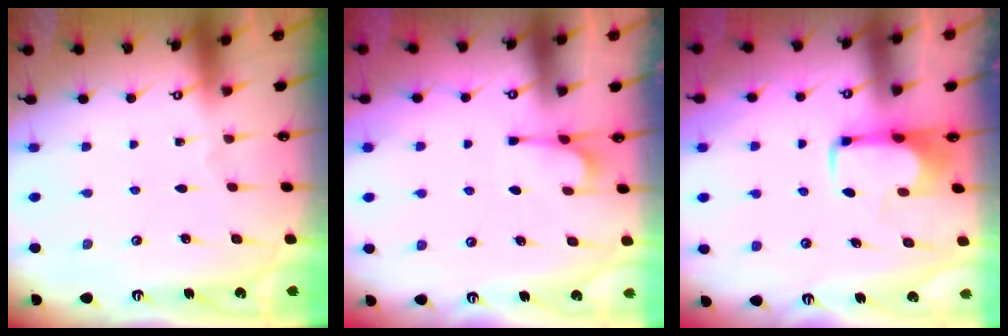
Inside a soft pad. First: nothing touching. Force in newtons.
{"total": 1.1, "press": 0.2, "slide": 1.1}
{"total": 2.1, "press": 2.0, "slide": 0.4}